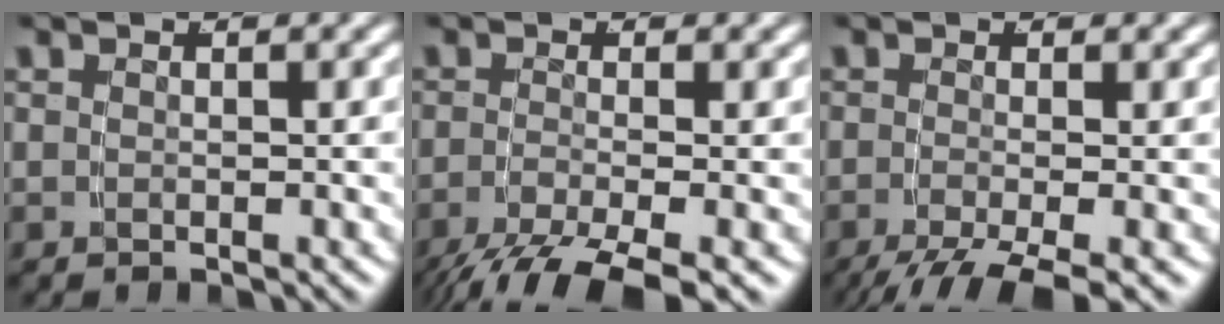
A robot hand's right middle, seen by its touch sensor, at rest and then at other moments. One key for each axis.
{"total": 5.6, "fx": -3.5, "fy": 1.8, "fz": 4.0, "tx": -0.078, "ty": -0.026, "tz": -0.037}
{"total": 5.7, "fx": -3.7, "fy": 2.1, "fz": 3.7, "tx": -0.064, "ty": -0.027, "tz": -0.041}